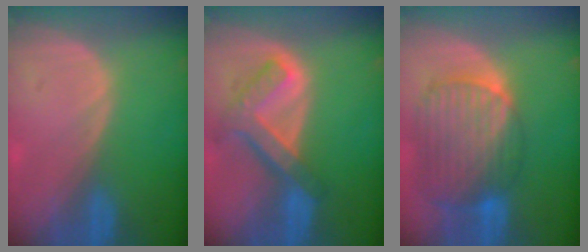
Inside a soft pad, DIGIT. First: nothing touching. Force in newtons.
{"total": 7.6, "press": 6.5, "slide": 4.0}
{"total": 10.7, "press": 9.2, "slide": 5.5}